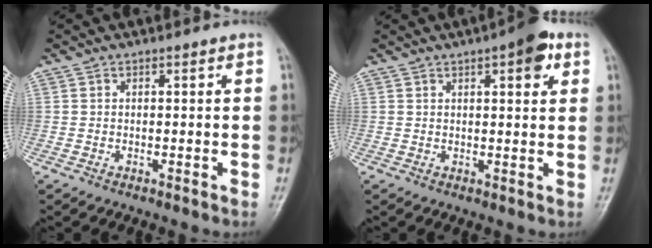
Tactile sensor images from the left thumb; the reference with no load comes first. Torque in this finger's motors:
{"motor_torque": [0.75, 0.65, 0.43, -0.52, 0.00]}